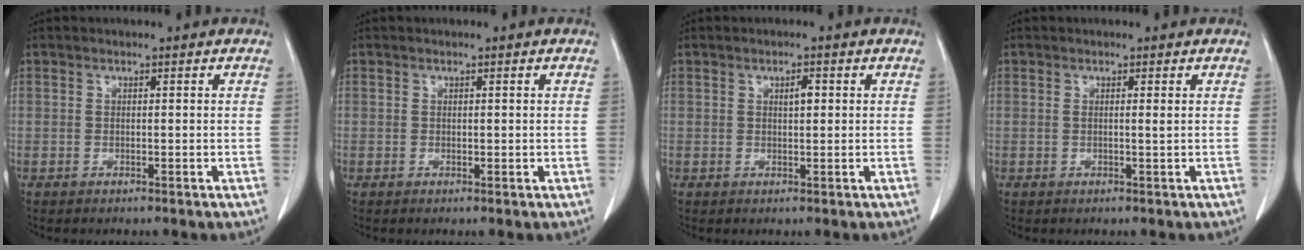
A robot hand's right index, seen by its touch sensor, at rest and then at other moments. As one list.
[{"total": 0.6, "force": [0.1, 0.4, 0.4], "torque": [-0.005, -0.001, 0.003]}, {"total": 1.6, "force": [0.5, 0.5, 1.4], "torque": [-0.025, 0.001, 0.008]}, {"total": 0.8, "force": [0.2, -0.2, 0.8], "torque": [-0.014, 0.000, 0.002]}]